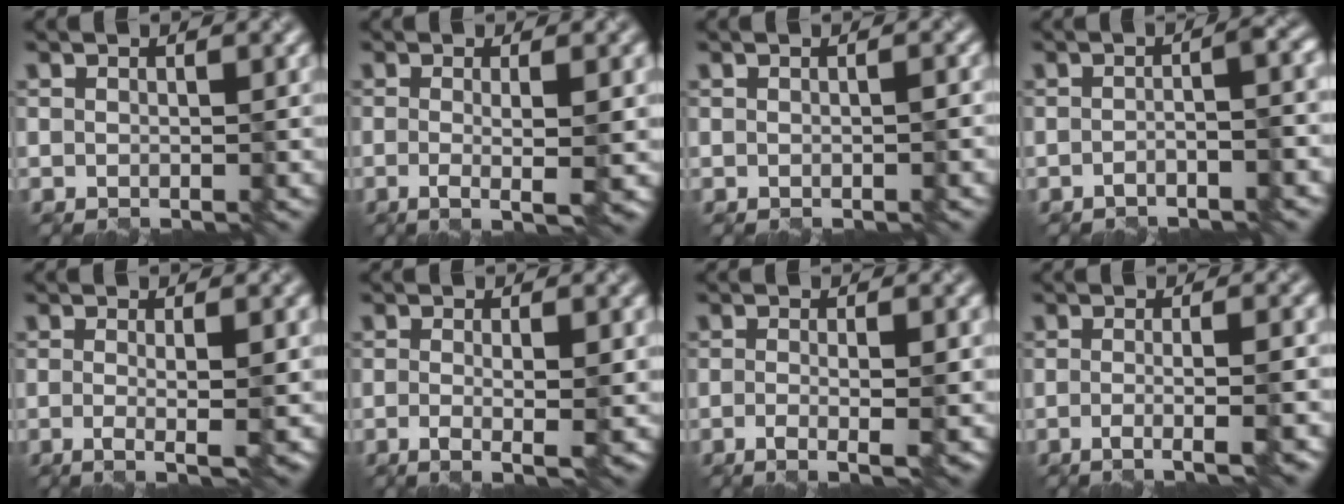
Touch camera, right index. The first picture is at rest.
{"total": 4.2, "force": [-0.3, 1.1, 4.1], "torque": [-0.058, -0.001, -0.005]}
{"total": 0.7, "force": [-0.1, 0.1, 0.7], "torque": [-0.008, 0.001, -0.002]}
{"total": 4.0, "force": [-1.6, 1.1, 3.5], "torque": [-0.036, 0.007, -0.026]}
{"total": 3.8, "force": [-0.3, 1.0, 3.6], "torque": [-0.049, 0.000, -0.004]}
{"total": 3.6, "force": [-0.4, 1.0, 3.4], "torque": [-0.054, -0.005, -0.007]}
{"total": 3.8, "force": [-0.8, 1.1, 3.5], "torque": [-0.054, -0.006, -0.012]}
{"total": 4.9, "force": [-1.2, 1.5, 4.5], "torque": [-0.048, -0.002, -0.024]}